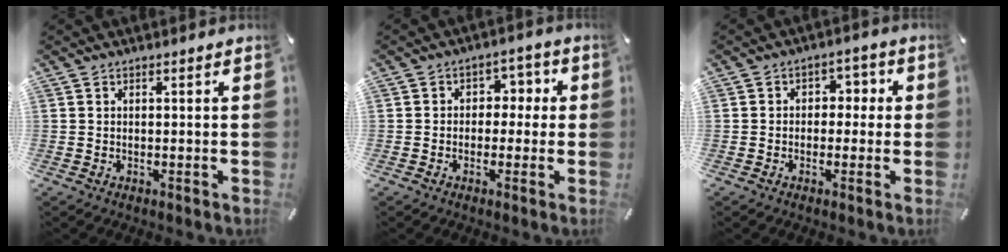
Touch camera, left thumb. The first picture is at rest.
{"total": 4.8, "force": [-1.3, 4.3, 1.9], "torque": [-0.026, 0.016, -0.033]}
{"total": 4.0, "force": [-1.3, 3.4, 1.7], "torque": [-0.019, 0.013, -0.032]}